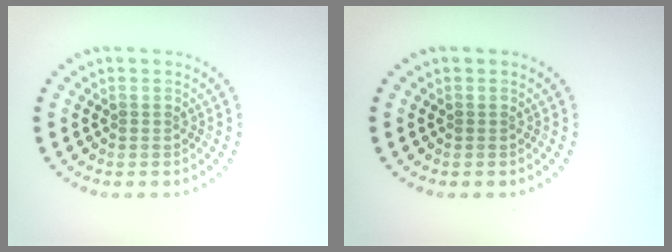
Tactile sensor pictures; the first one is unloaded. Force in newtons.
{"total": 0.0}